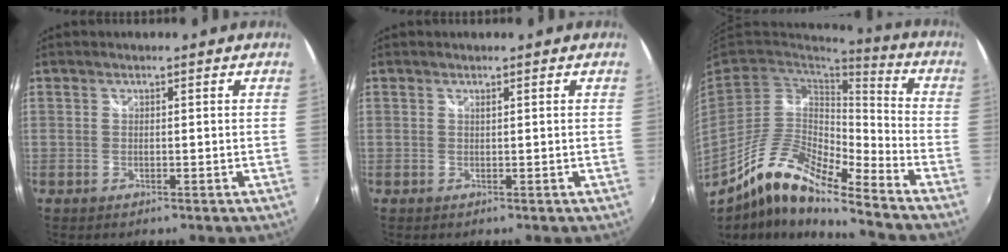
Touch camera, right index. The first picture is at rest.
{"total": 0.0}
{"total": 14.4, "force": [-10.1, 3.0, 9.9], "torque": [-0.185, -0.008, -0.200]}